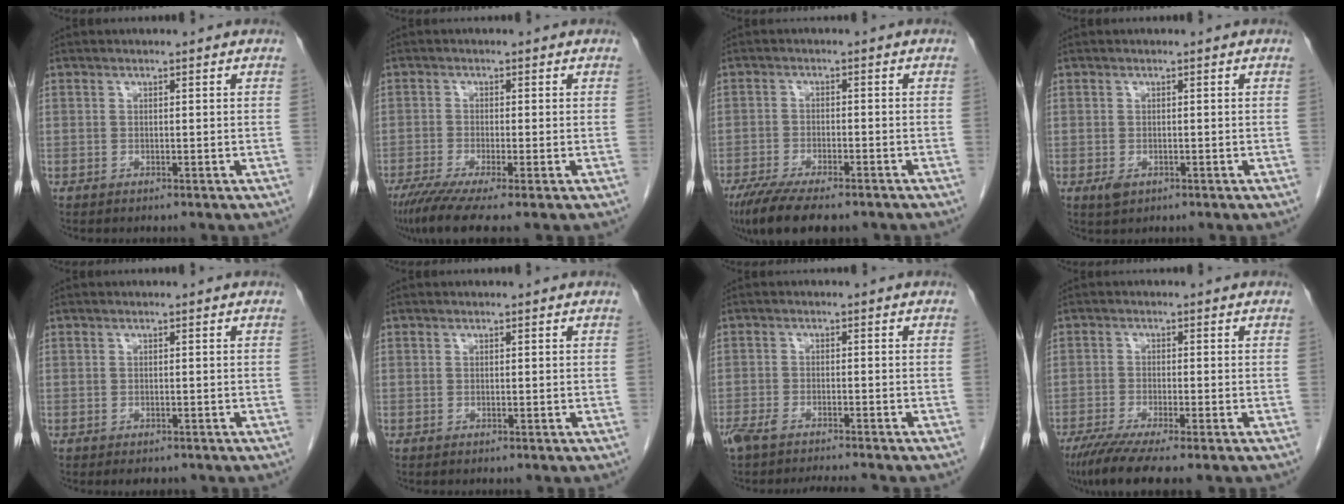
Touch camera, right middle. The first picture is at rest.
{"total": 7.5, "force": [-5.2, 0.3, 5.4], "torque": [-0.086, -0.019, -0.089]}
{"total": 11.7, "force": [-9.0, 3.2, 6.8], "torque": [-0.110, -0.018, -0.138]}
{"total": 1.6, "force": [-0.7, 0.9, 1.1], "torque": [-0.021, -0.001, -0.005]}
{"total": 2.1, "force": [-1.7, 0.9, 0.8], "torque": [-0.009, -0.002, -0.017]}
{"total": 0.0}
{"total": 7.6, "force": [-6.8, 0.5, 3.3], "torque": [-0.052, -0.008, -0.108]}
{"total": 7.8, "force": [-5.8, 0.3, 5.2], "torque": [-0.082, -0.019, -0.095]}